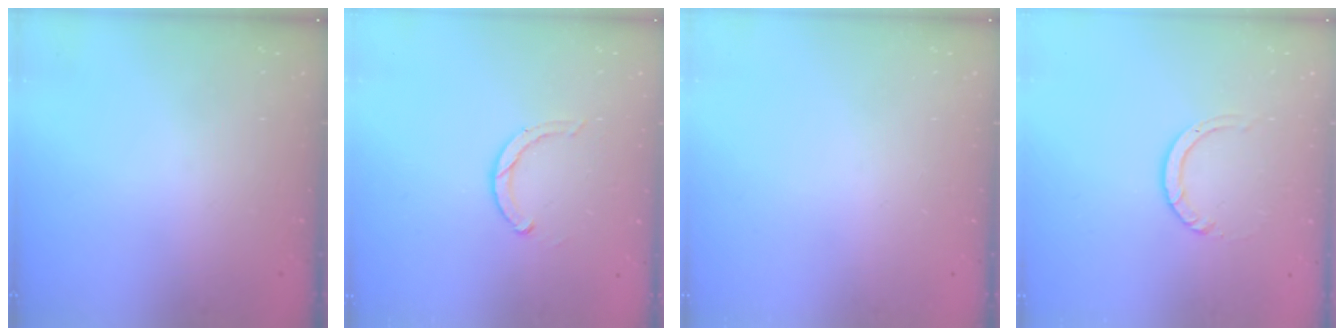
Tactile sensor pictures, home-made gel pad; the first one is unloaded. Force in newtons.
{"total": 3.0, "press": 2.9, "slide": 0.5}
{"total": 0.0}
{"total": 3.1, "press": 3.1, "slide": 0.3}